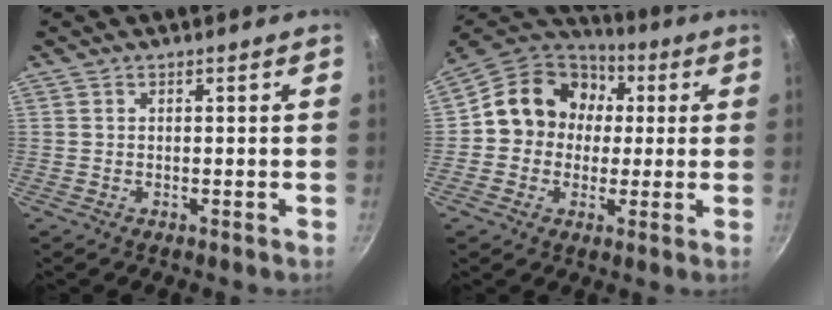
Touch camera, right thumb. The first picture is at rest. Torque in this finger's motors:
{"motor_torque": [-0.36, 0.67, 0.65, -0.41, 0.19]}